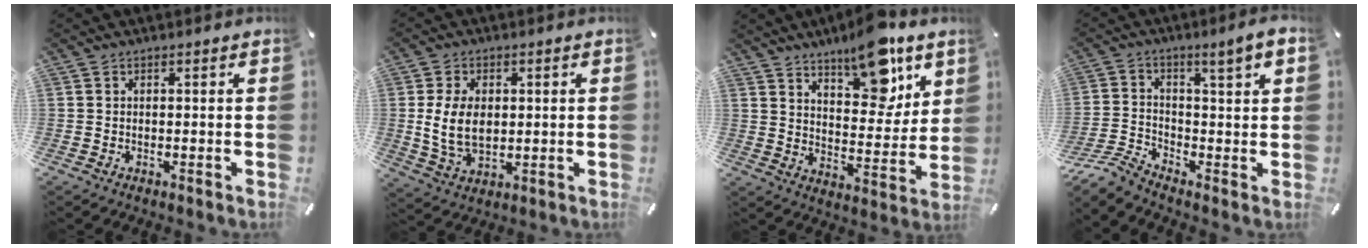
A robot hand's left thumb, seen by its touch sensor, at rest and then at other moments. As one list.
[{"total": 9.6, "force": [0.8, 6.5, 7.0], "torque": [-0.157, 0.002, 0.013]}, {"total": 14.4, "force": [10.6, 6.0, 7.7], "torque": [-0.094, -0.071, 0.182]}, {"total": 7.3, "force": [-3.6, 2.5, 5.9], "torque": [-0.118, 0.010, -0.073]}]